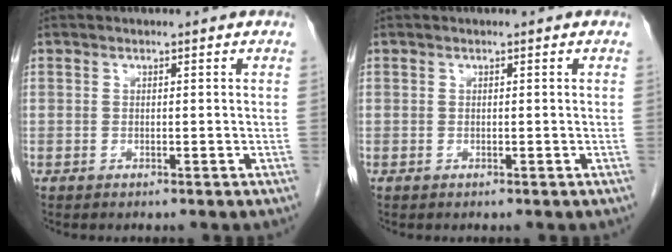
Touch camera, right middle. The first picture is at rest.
{"total": 0.0}